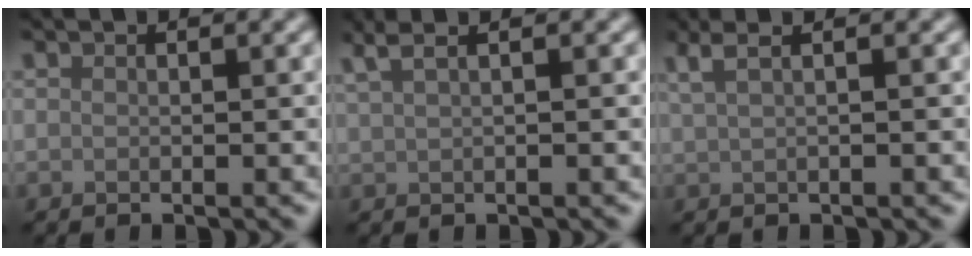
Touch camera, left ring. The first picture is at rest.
{"total": 3.8, "force": [2.4, 1.7, 2.4], "torque": [-0.030, 0.022, 0.015]}
{"total": 3.3, "force": [1.9, 1.4, 2.4], "torque": [-0.032, 0.016, 0.009]}